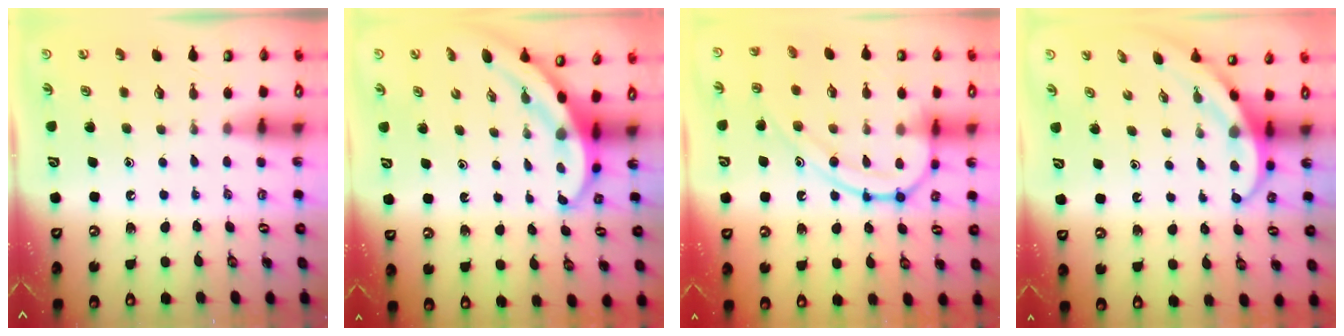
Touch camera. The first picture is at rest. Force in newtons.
{"total": 3.8, "press": 3.7, "slide": 0.3}
{"total": 13.2, "press": 13.2, "slide": 0.3}
{"total": 4.0, "press": 4.0, "slide": 0.3}